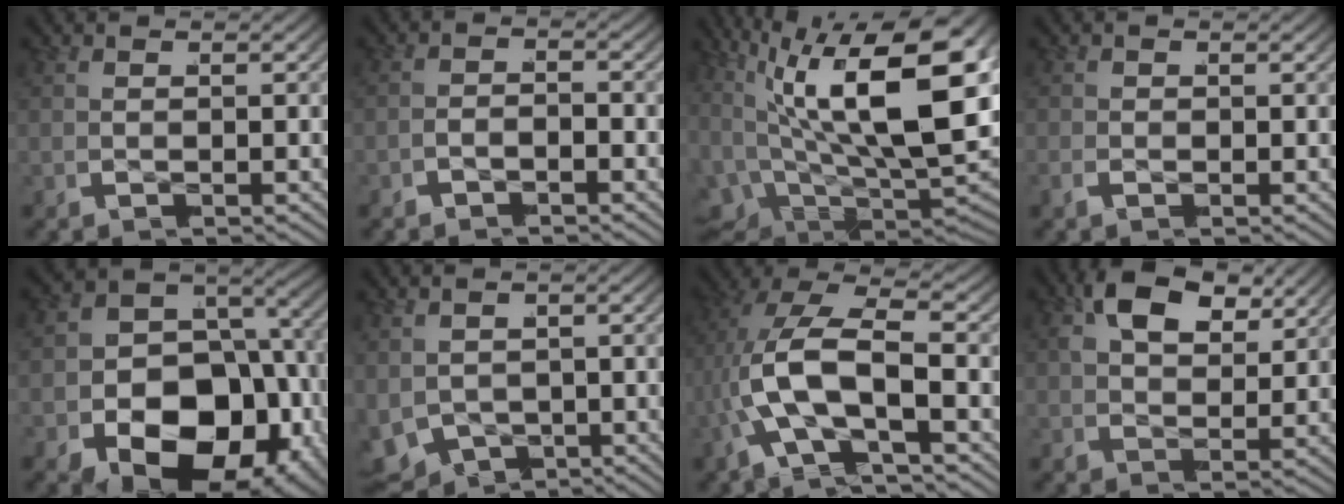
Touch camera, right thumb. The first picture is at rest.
{"total": 1.4, "force": [-1.3, -0.1, -0.4], "torque": [0.008, 0.001, -0.030]}
{"total": 18.0, "force": [3.1, 8.9, 15.3], "torque": [-0.277, -0.047, 0.079]}
{"total": 0.0}
{"total": 16.6, "force": [-3.3, 11.5, 11.6], "torque": [-0.216, -0.062, -0.029]}
{"total": 7.0, "force": [-2.4, 5.8, 3.2], "torque": [-0.081, -0.040, -0.021]}
{"total": 8.1, "force": [-0.1, 4.7, 6.6], "torque": [-0.180, -0.014, -0.003]}
{"total": 4.7, "force": [3.0, 2.0, 3.0], "torque": [-0.052, 0.007, 0.051]}